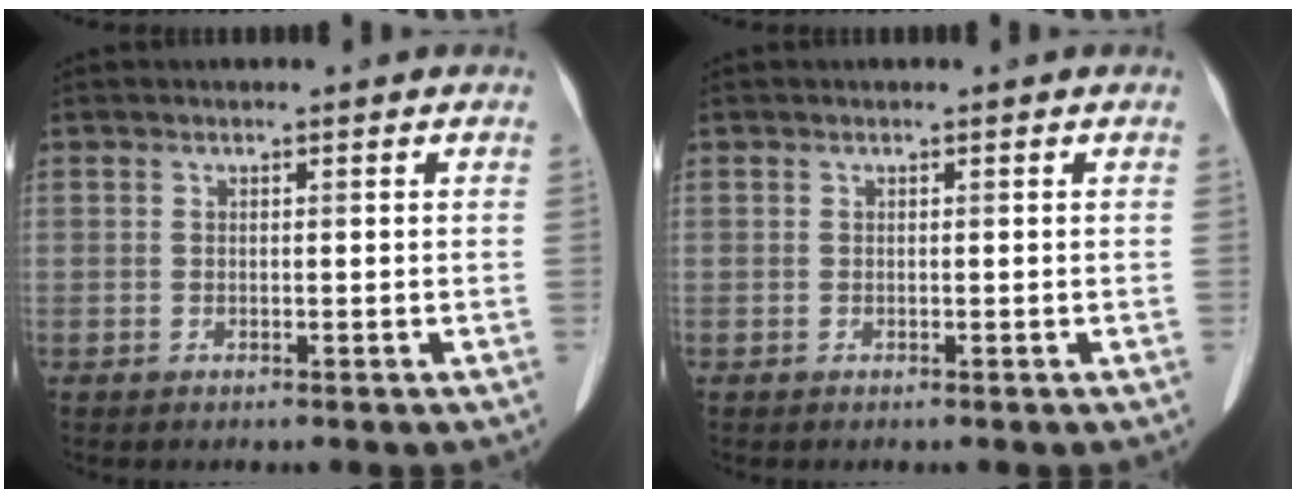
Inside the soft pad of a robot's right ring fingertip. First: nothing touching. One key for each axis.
{"total": 0.0}